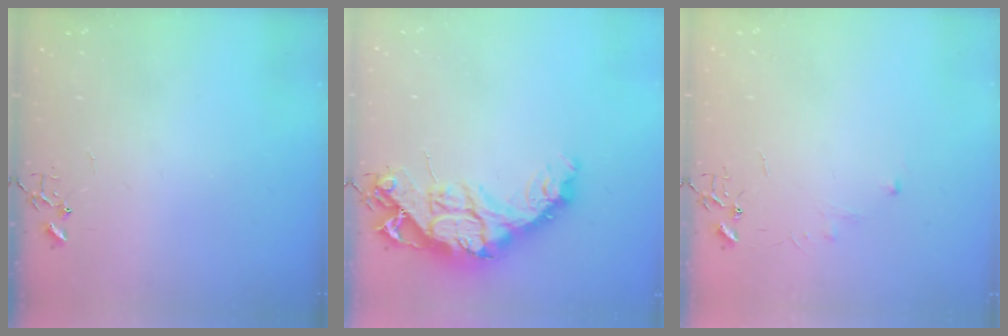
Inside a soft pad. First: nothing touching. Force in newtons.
{"total": 18.7, "press": 18.7, "slide": 1.4}
{"total": 3.9, "press": 3.9, "slide": 0.6}